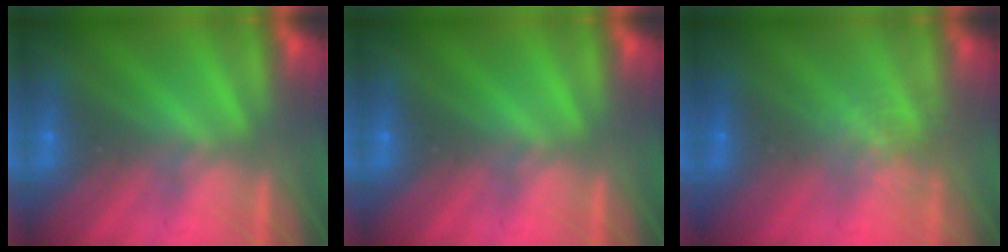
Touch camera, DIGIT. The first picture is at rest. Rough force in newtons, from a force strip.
{"total": 0.0}
{"total": 1.2}